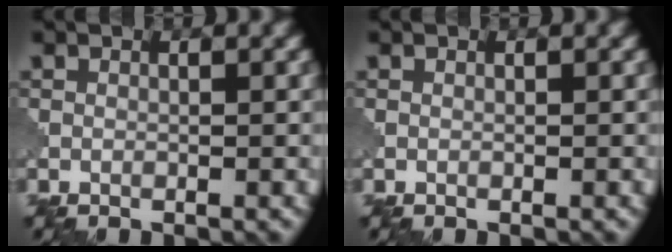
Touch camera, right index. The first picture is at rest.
{"total": 0.0}